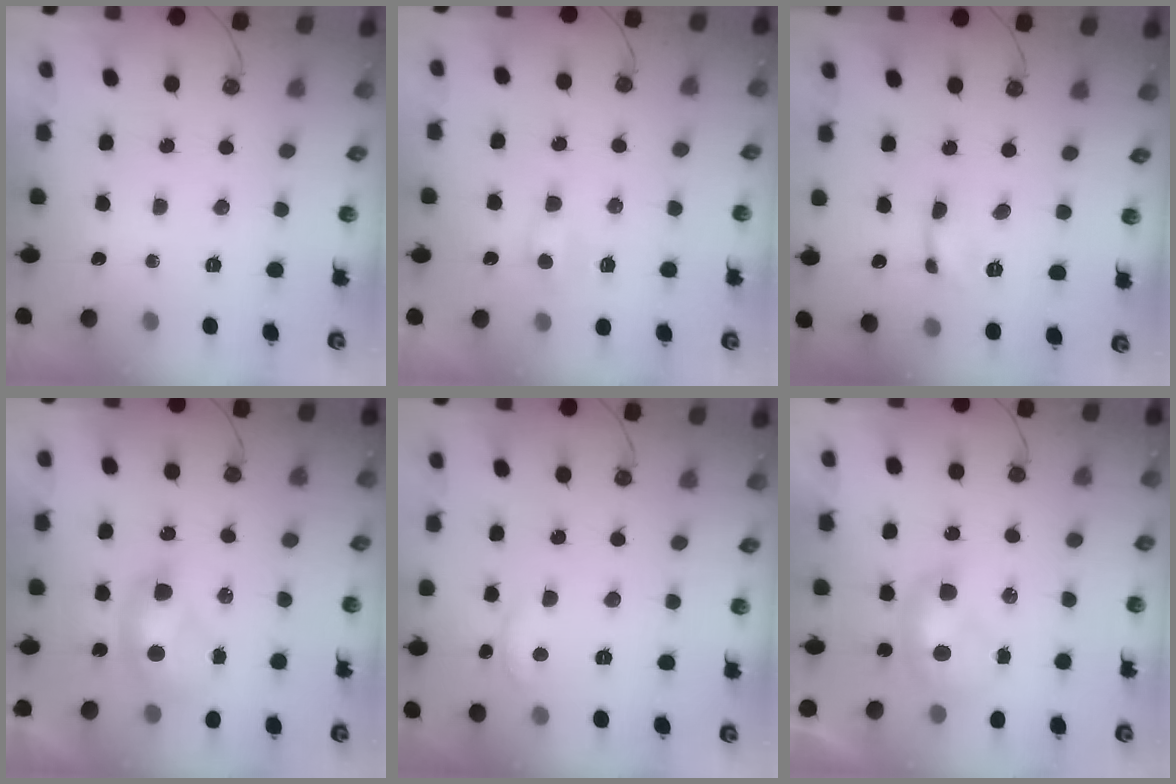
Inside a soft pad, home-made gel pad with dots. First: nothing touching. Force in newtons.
{"total": 0.5, "press": 0.3, "slide": 0.5}
{"total": 0.0}
{"total": 2.7, "press": 2.7, "slide": 0.1}
{"total": 0.6, "press": 0.2, "slide": 0.6}
{"total": 1.5, "press": 1.5, "slide": 0.1}